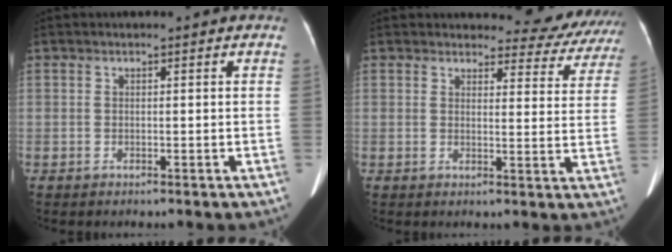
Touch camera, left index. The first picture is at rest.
{"total": 10.3, "force": [9.8, 3.0, 0.3], "torque": [0.028, -0.032, 0.085]}